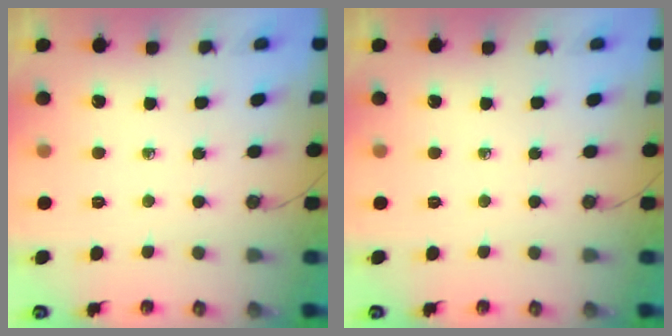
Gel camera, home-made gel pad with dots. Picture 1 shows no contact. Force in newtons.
{"total": 0.0}